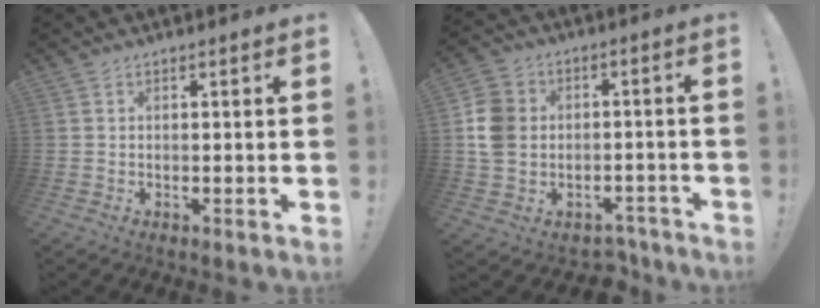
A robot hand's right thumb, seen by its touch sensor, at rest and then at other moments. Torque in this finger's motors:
{"motor_torque": [1.25, 1.68, 0.64, -0.71, 0.00]}